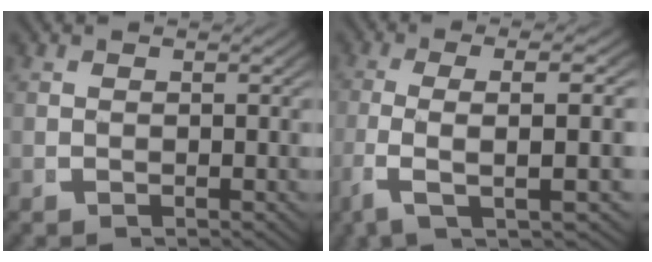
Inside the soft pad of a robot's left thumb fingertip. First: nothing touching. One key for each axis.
{"total": 7.2, "fx": -0.8, "fy": 1.8, "fz": 6.9, "tx": -0.141, "ty": -0.005, "tz": -0.006}